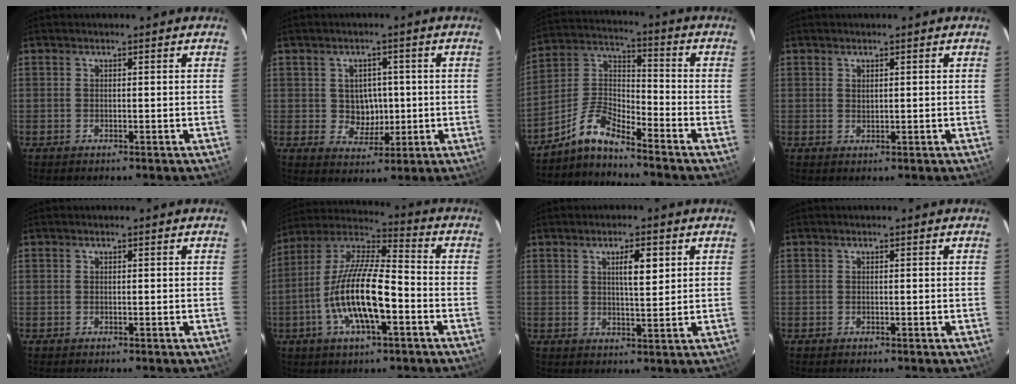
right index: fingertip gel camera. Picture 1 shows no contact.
{"total": 5.2, "force": [0.1, 4.8, 2.0], "torque": [-0.034, 0.007, 0.012]}
{"total": 7.8, "force": [-6.6, 1.5, 3.8], "torque": [-0.098, 0.033, -0.143]}
{"total": 0.9, "force": [0.5, 0.5, 0.5], "torque": [-0.008, 0.002, 0.010]}
{"total": 0.0}
{"total": 16.7, "force": [-5.1, 4.9, 15.1], "torque": [-0.297, -0.007, -0.099]}
{"total": 5.1, "force": [2.0, 1.4, 4.4], "torque": [-0.074, 0.003, 0.035]}
{"total": 0.0}